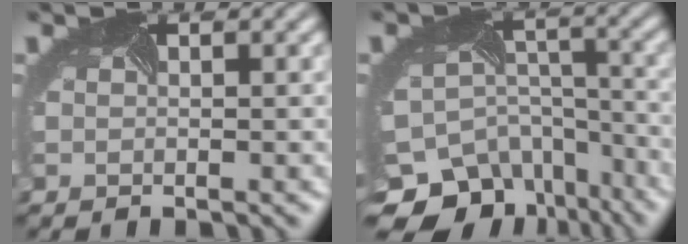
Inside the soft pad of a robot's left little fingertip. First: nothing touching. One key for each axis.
{"total": 13.6, "fx": -10.7, "fy": 7.7, "fz": 3.4, "tx": -0.088, "ty": -0.039, "tz": -0.133}